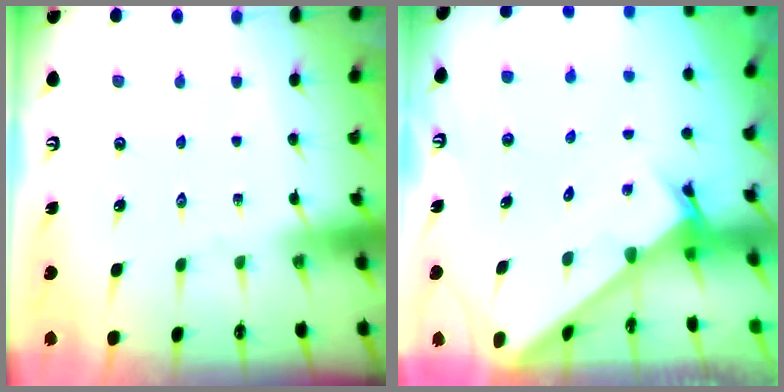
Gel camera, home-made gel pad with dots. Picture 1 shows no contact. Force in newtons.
{"total": 2.2, "press": 2.2, "slide": 0.1}